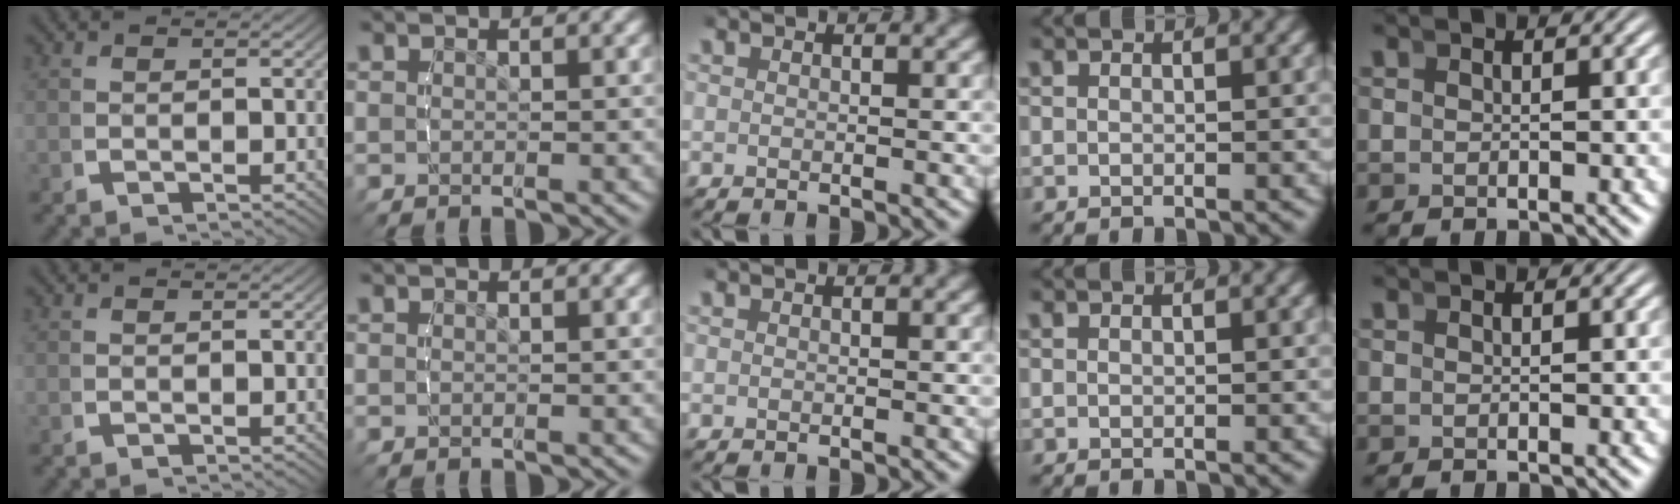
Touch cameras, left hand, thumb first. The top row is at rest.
{}